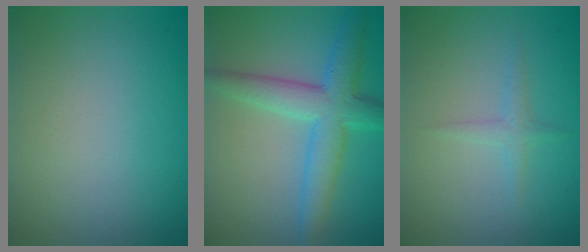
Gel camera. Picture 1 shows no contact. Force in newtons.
{"total": 5.5, "press": 5.5, "slide": 0.0}
{"total": 1.2, "press": 1.2, "slide": 0.0}